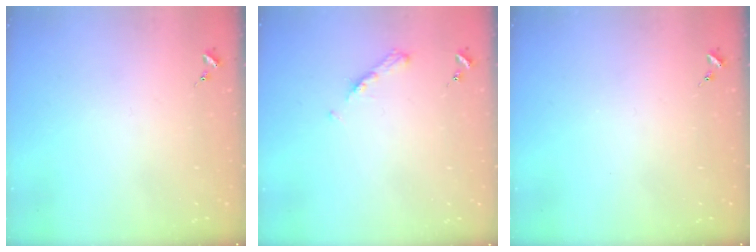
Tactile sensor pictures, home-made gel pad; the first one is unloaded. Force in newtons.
{"total": 4.9, "press": 4.9, "slide": 0.6}
{"total": 0.0}